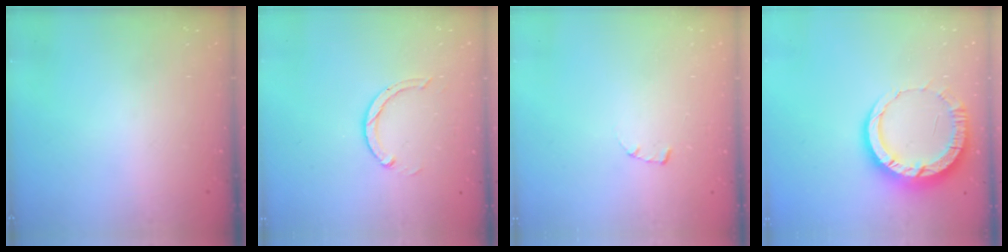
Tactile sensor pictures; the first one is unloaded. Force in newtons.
{"total": 3.0, "press": 3.0, "slide": 0.3}
{"total": 1.7, "press": 1.7, "slide": 0.2}
{"total": 11.3, "press": 11.2, "slide": 1.2}